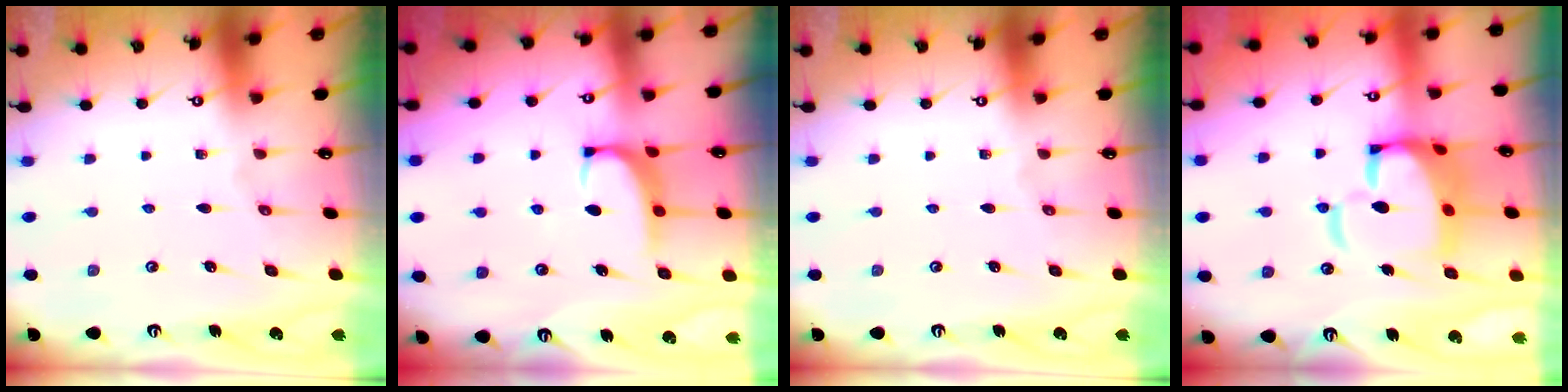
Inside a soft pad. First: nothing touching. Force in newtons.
{"total": 2.2, "press": 2.1, "slide": 0.7}
{"total": 0.0}
{"total": 13.4, "press": 13.3, "slide": 1.9}